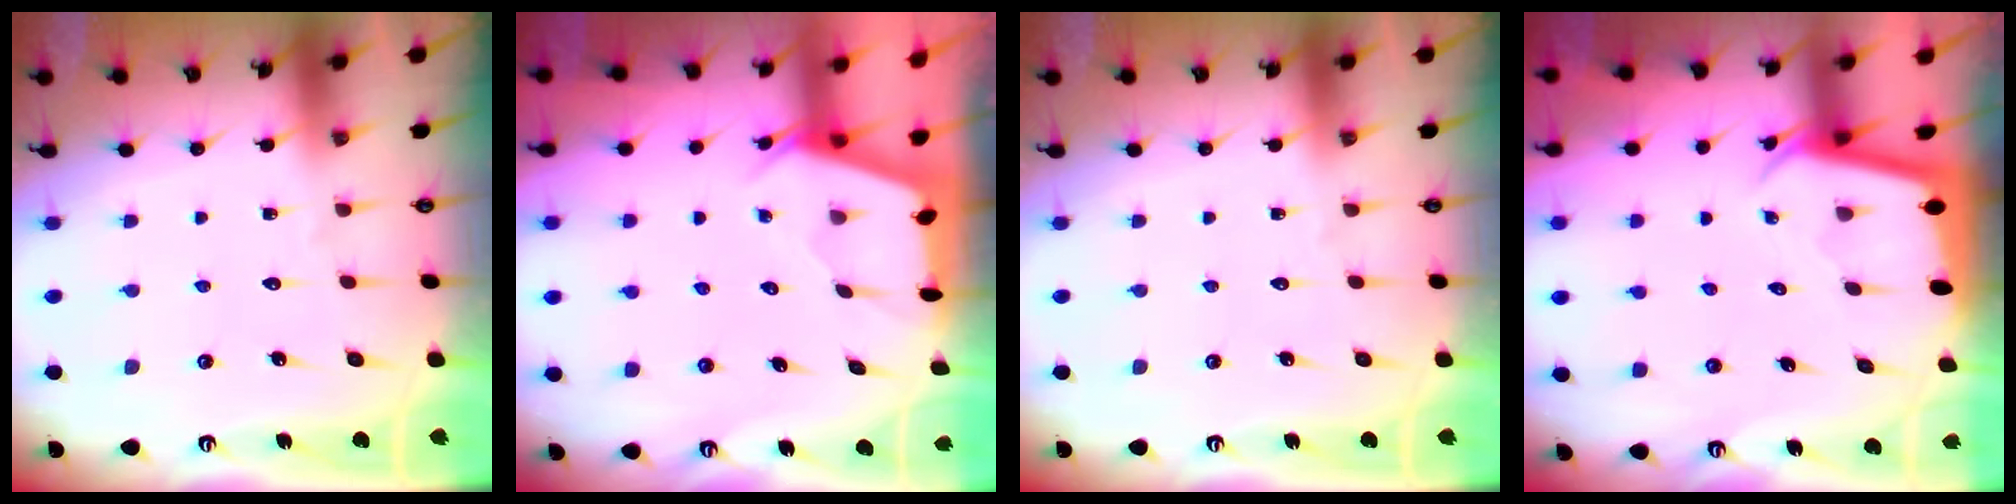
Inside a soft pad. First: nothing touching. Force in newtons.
{"total": 2.4, "press": 2.4, "slide": 0.4}
{"total": 0.0}
{"total": 2.2, "press": 2.2, "slide": 0.1}